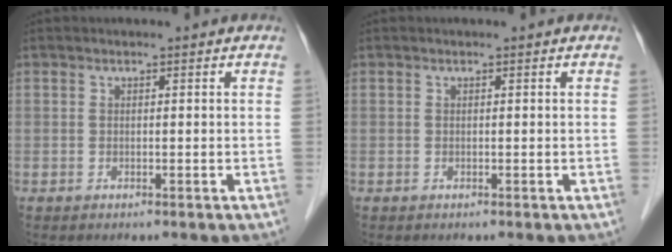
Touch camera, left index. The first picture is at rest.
{"total": 0.0}